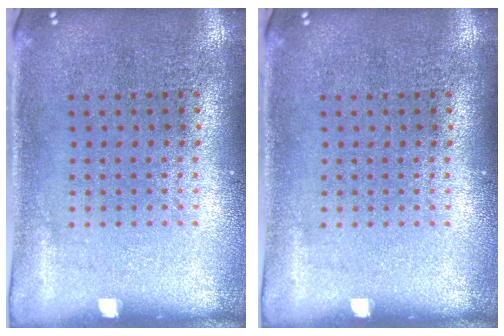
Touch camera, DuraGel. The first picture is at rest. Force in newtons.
{"total": 0.0}